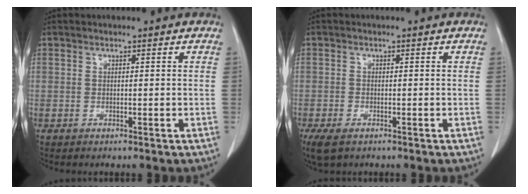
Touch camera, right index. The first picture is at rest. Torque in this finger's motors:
{"motor_torque": [0.49, -0.34, 0.16, 0.02]}